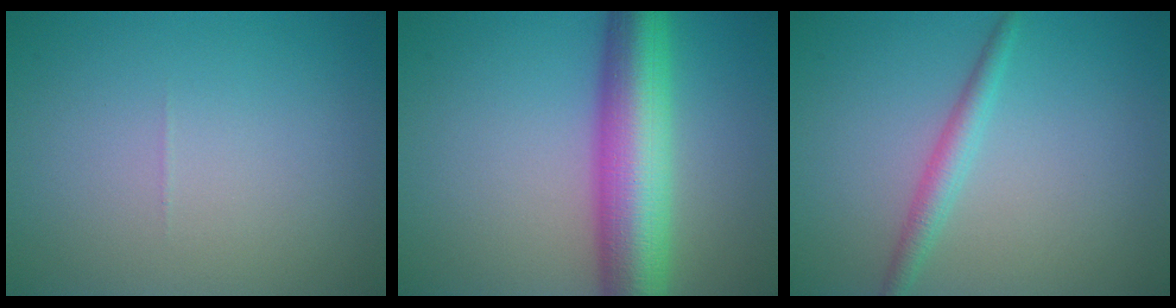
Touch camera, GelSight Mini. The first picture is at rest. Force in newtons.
{"total": 9.7, "press": 9.7, "slide": 0.1}
{"total": 2.2, "press": 2.1, "slide": 0.0}